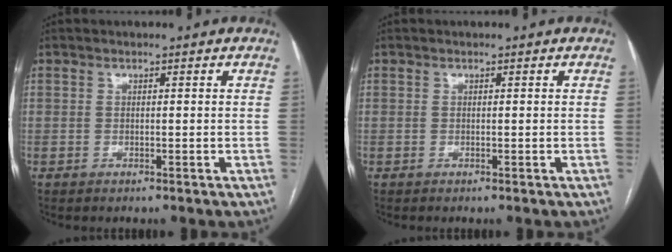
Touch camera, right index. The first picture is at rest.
{"total": 0.0}